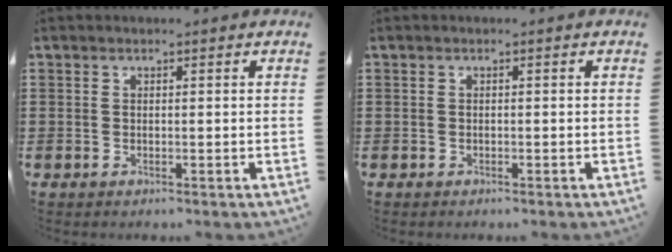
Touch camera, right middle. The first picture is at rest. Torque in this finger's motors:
{"motor_torque": [0.27, -0.23, 0.03, 0.00]}